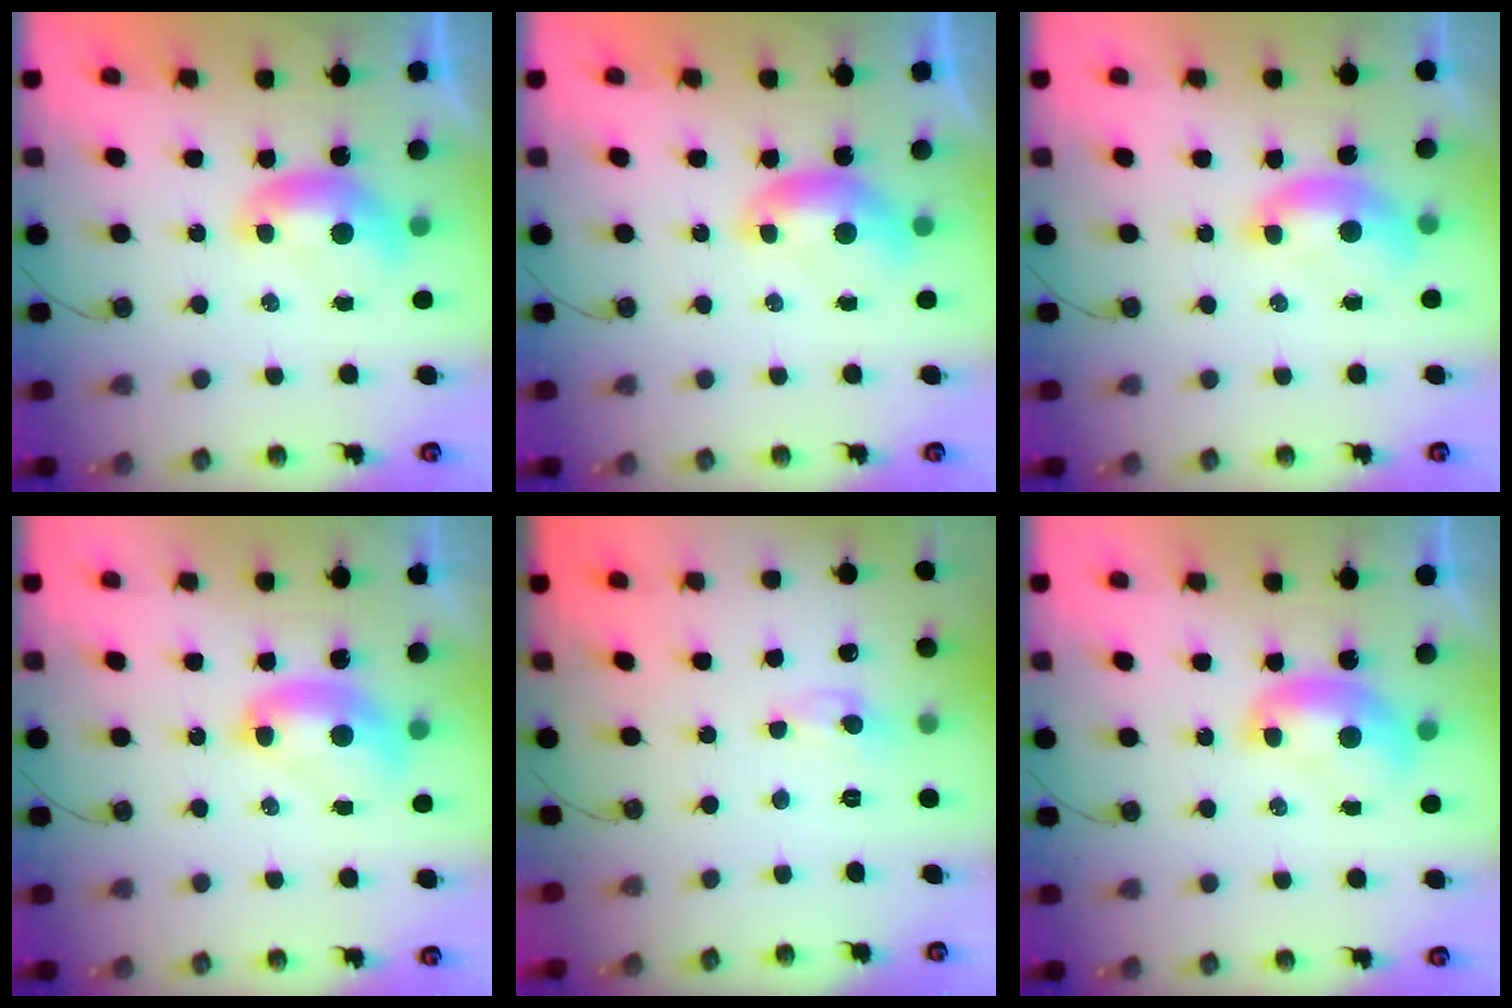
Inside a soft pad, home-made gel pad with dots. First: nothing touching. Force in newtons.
{"total": 0.0}
{"total": 1.7, "press": 1.5, "slide": 0.6}
{"total": 2.6, "press": 2.6, "slide": 0.2}
{"total": 0.0}
{"total": 1.9, "press": 1.9, "slide": 0.2}